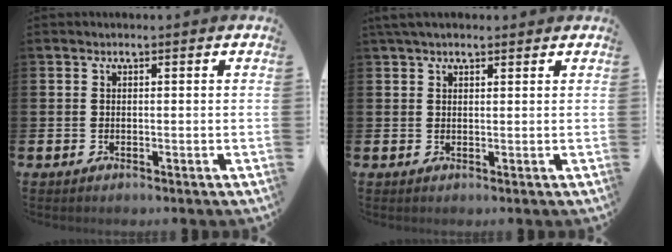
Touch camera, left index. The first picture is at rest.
{"total": 2.4, "force": [2.0, 0.8, 1.0], "torque": [-0.024, 0.005, 0.037]}